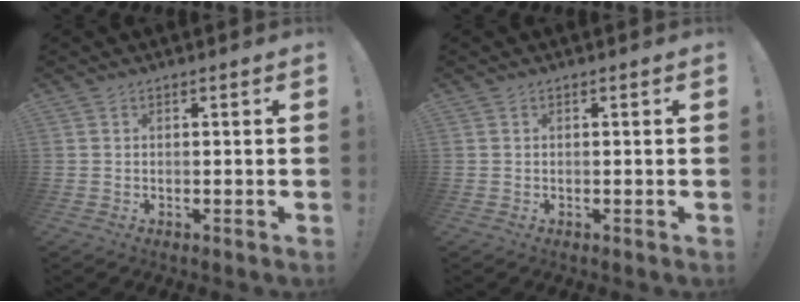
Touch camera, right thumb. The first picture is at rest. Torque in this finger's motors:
{"motor_torque": [0.00, 0.00, -0.25, 0.25, 0.02]}